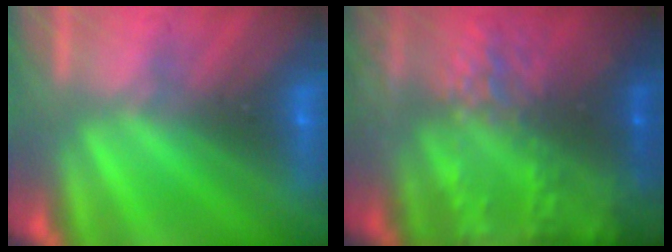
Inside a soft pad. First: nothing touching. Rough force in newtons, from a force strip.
{"total": 8.1}